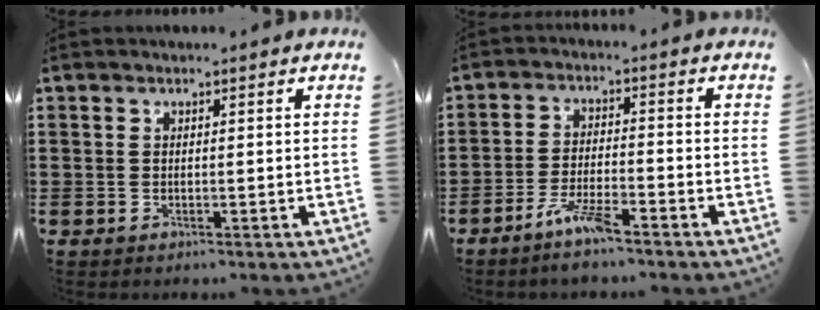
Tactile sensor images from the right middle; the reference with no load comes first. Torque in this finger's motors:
{"motor_torque": [2.14, 0.00, 0.31, 0.12]}